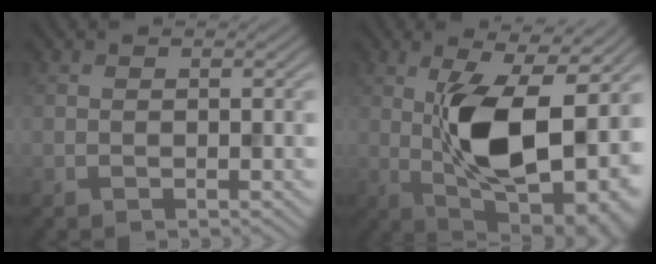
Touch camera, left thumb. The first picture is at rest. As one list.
[{"total": 14.8, "force": [0.3, 6.7, 13.2], "torque": [-0.215, -0.006, 0.005]}]